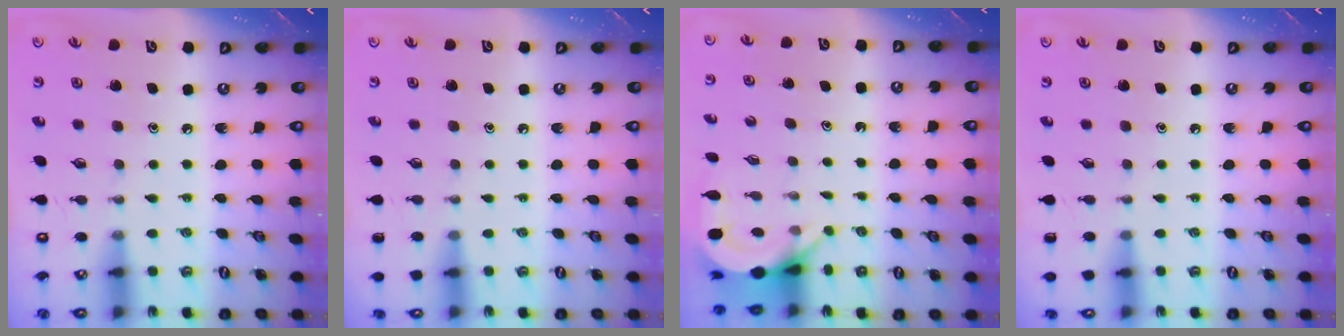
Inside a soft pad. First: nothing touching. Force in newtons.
{"total": 0.0}
{"total": 4.8, "press": 4.8, "slide": 0.2}
{"total": 0.0}